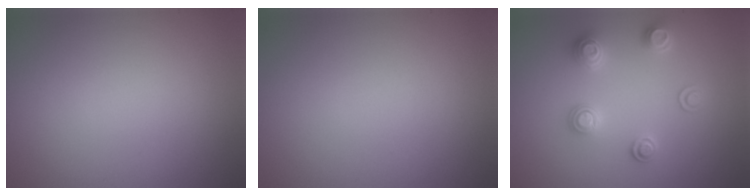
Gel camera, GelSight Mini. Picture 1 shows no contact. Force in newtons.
{"total": 0.0}
{"total": 2.9, "press": 2.9, "slide": 0.2}